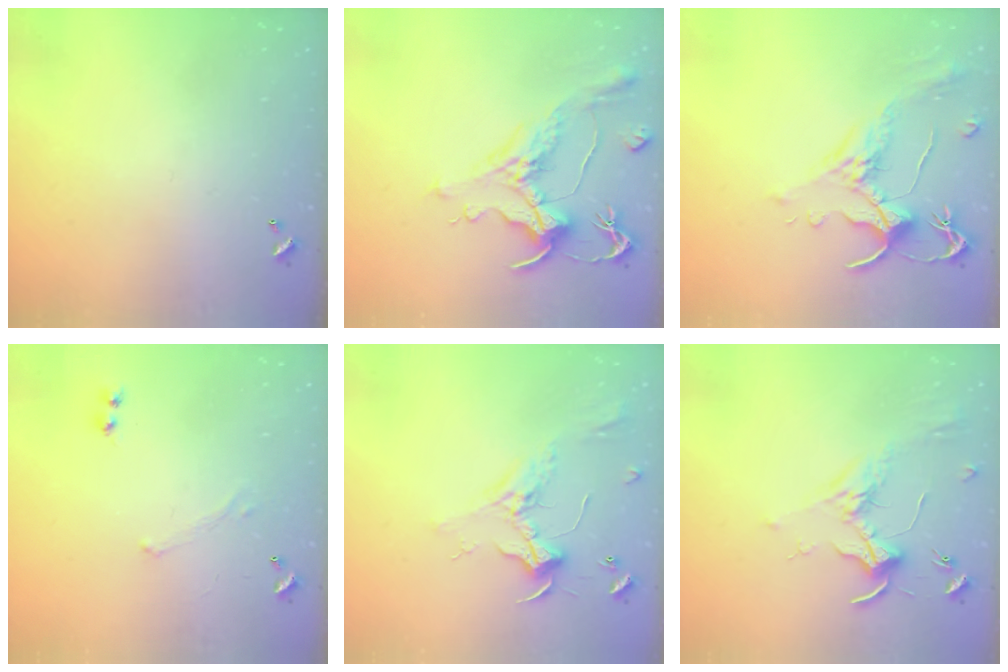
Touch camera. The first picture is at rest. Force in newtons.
{"total": 1.1, "press": 0.0, "slide": 1.1}
{"total": 1.5, "press": 1.0, "slide": 1.1}
{"total": 0.7, "press": 0.6, "slide": 0.2}
{"total": 2.4, "press": 2.3, "slide": 0.9}
{"total": 1.7, "press": 1.5, "slide": 0.7}